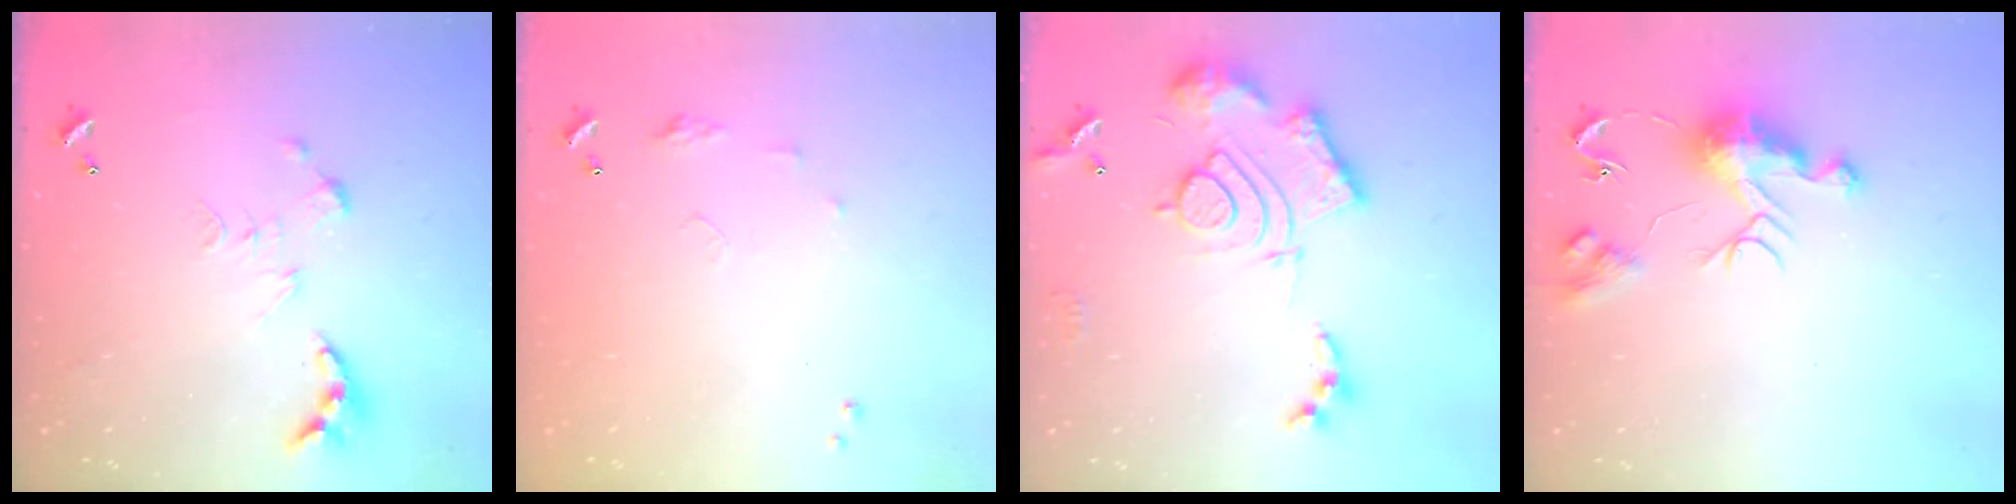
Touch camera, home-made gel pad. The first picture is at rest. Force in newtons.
{"total": 6.3, "press": 6.3, "slide": 0.7}
{"total": 19.2, "press": 19.1, "slide": 1.8}
{"total": 10.1, "press": 10.0, "slide": 0.8}